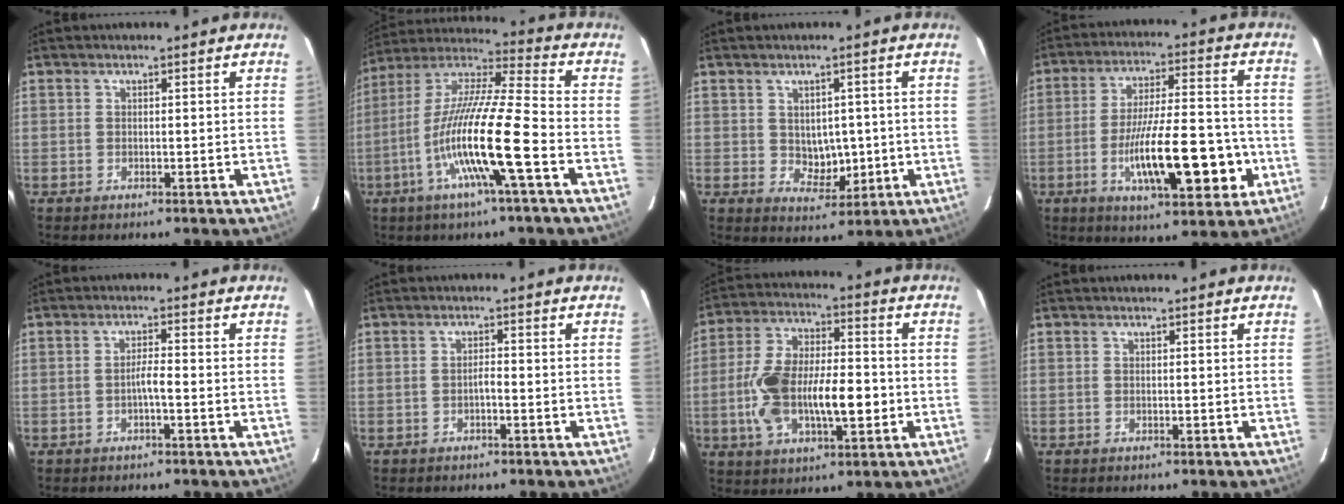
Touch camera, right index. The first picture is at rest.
{"total": 16.6, "force": [-5.4, 0.0, 15.7], "torque": [-0.307, -0.005, -0.108]}
{"total": 5.0, "force": [0.1, 3.5, 3.5], "torque": [-0.042, -0.001, 0.016]}
{"total": 16.3, "force": [-4.9, 3.7, 15.2], "torque": [-0.250, 0.004, -0.073]}
{"total": 2.2, "force": [-0.8, 0.1, 2.1], "torque": [-0.035, 0.003, -0.016]}
{"total": 1.2, "force": [-0.6, 0.2, 1.1], "torque": [-0.018, 0.003, -0.012]}
{"total": 15.3, "force": [-2.8, 5.8, 13.9], "torque": [-0.269, 0.017, -0.044]}
{"total": 0.0}